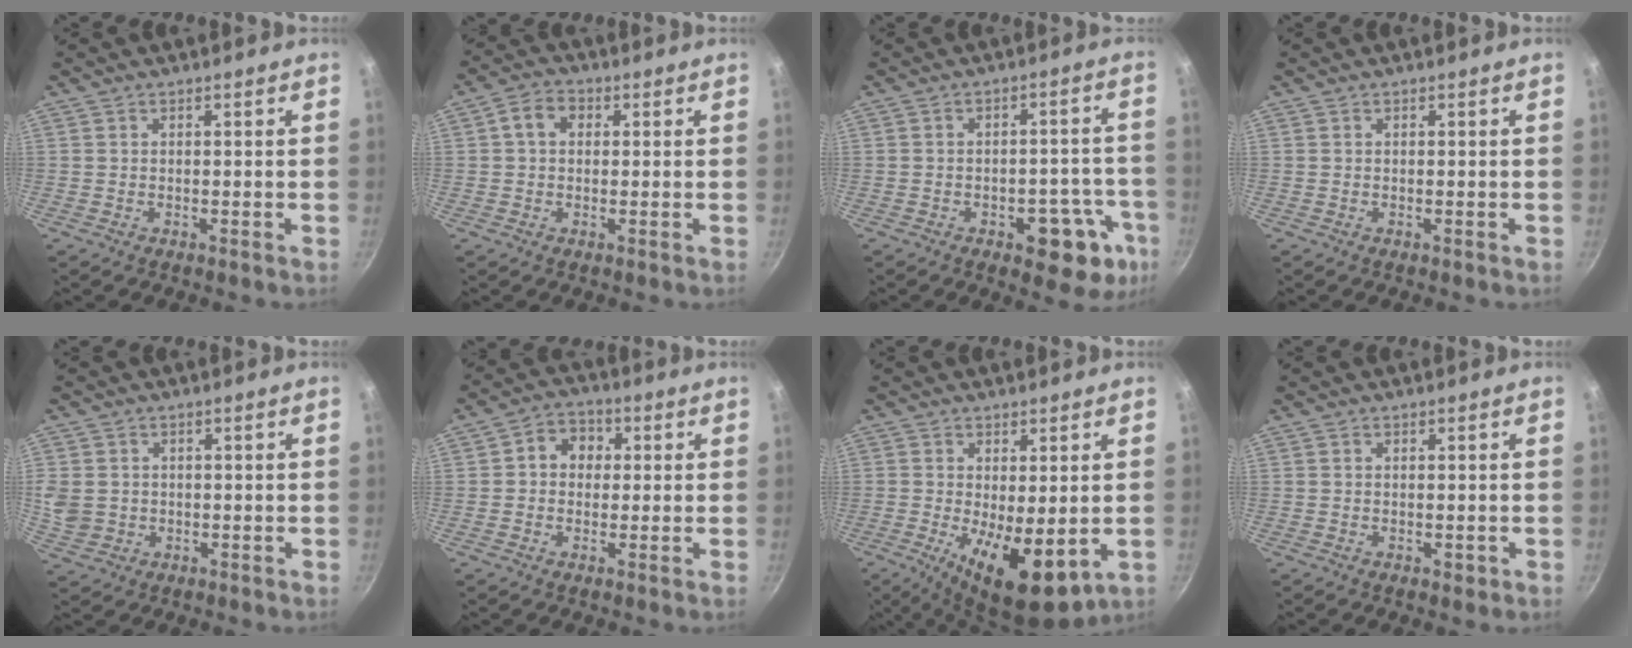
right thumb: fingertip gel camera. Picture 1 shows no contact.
{"total": 5.1, "force": [1.0, 3.9, 3.1], "torque": [-0.041, 0.013, 0.007]}
{"total": 12.6, "force": [-5.5, 6.5, 9.3], "torque": [-0.053, 0.033, -0.064]}
{"total": 0.0}
{"total": 6.9, "force": [0.2, 6.0, 3.3], "torque": [-0.059, -0.004, 0.009]}
{"total": 6.7, "force": [0.9, 5.6, 3.5], "torque": [-0.025, 0.012, 0.000]}
{"total": 11.8, "force": [-1.8, 4.8, 10.7], "torque": [-0.159, -0.015, -0.016]}
{"total": 1.2, "force": [-0.2, 0.9, 0.8], "torque": [-0.006, 0.001, -0.002]}